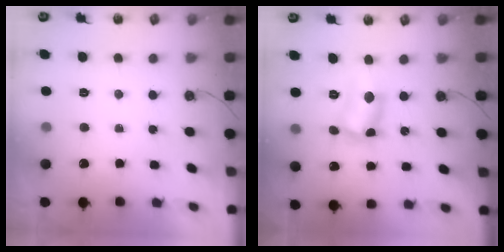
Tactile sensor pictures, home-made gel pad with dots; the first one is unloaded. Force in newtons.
{"total": 9.0, "press": 9.0, "slide": 0.5}